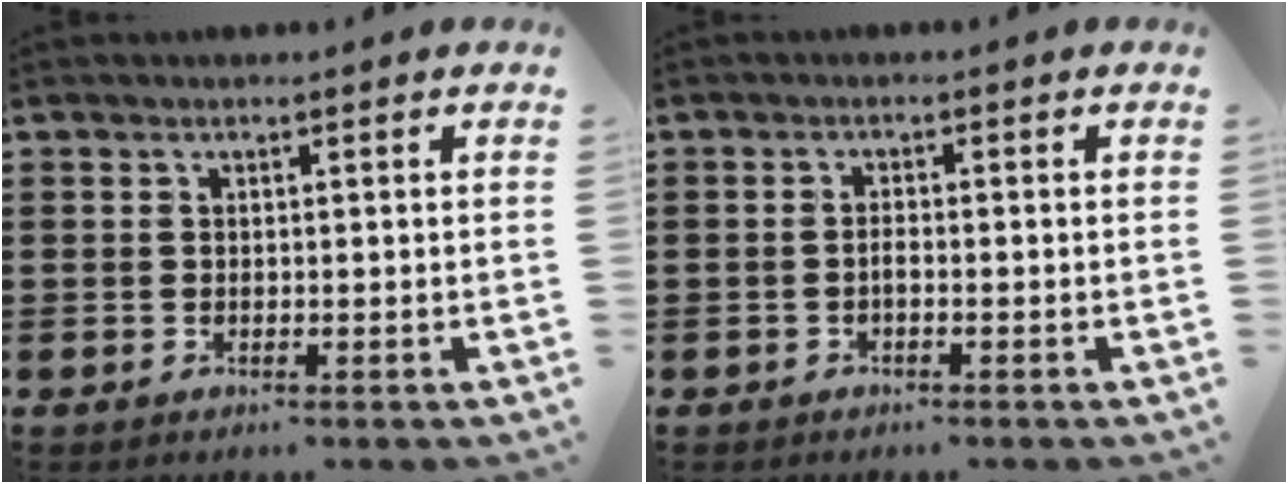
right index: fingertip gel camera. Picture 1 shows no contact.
{"total": 1.1, "force": [-0.6, 0.2, 0.9], "torque": [-0.021, -0.003, -0.010]}